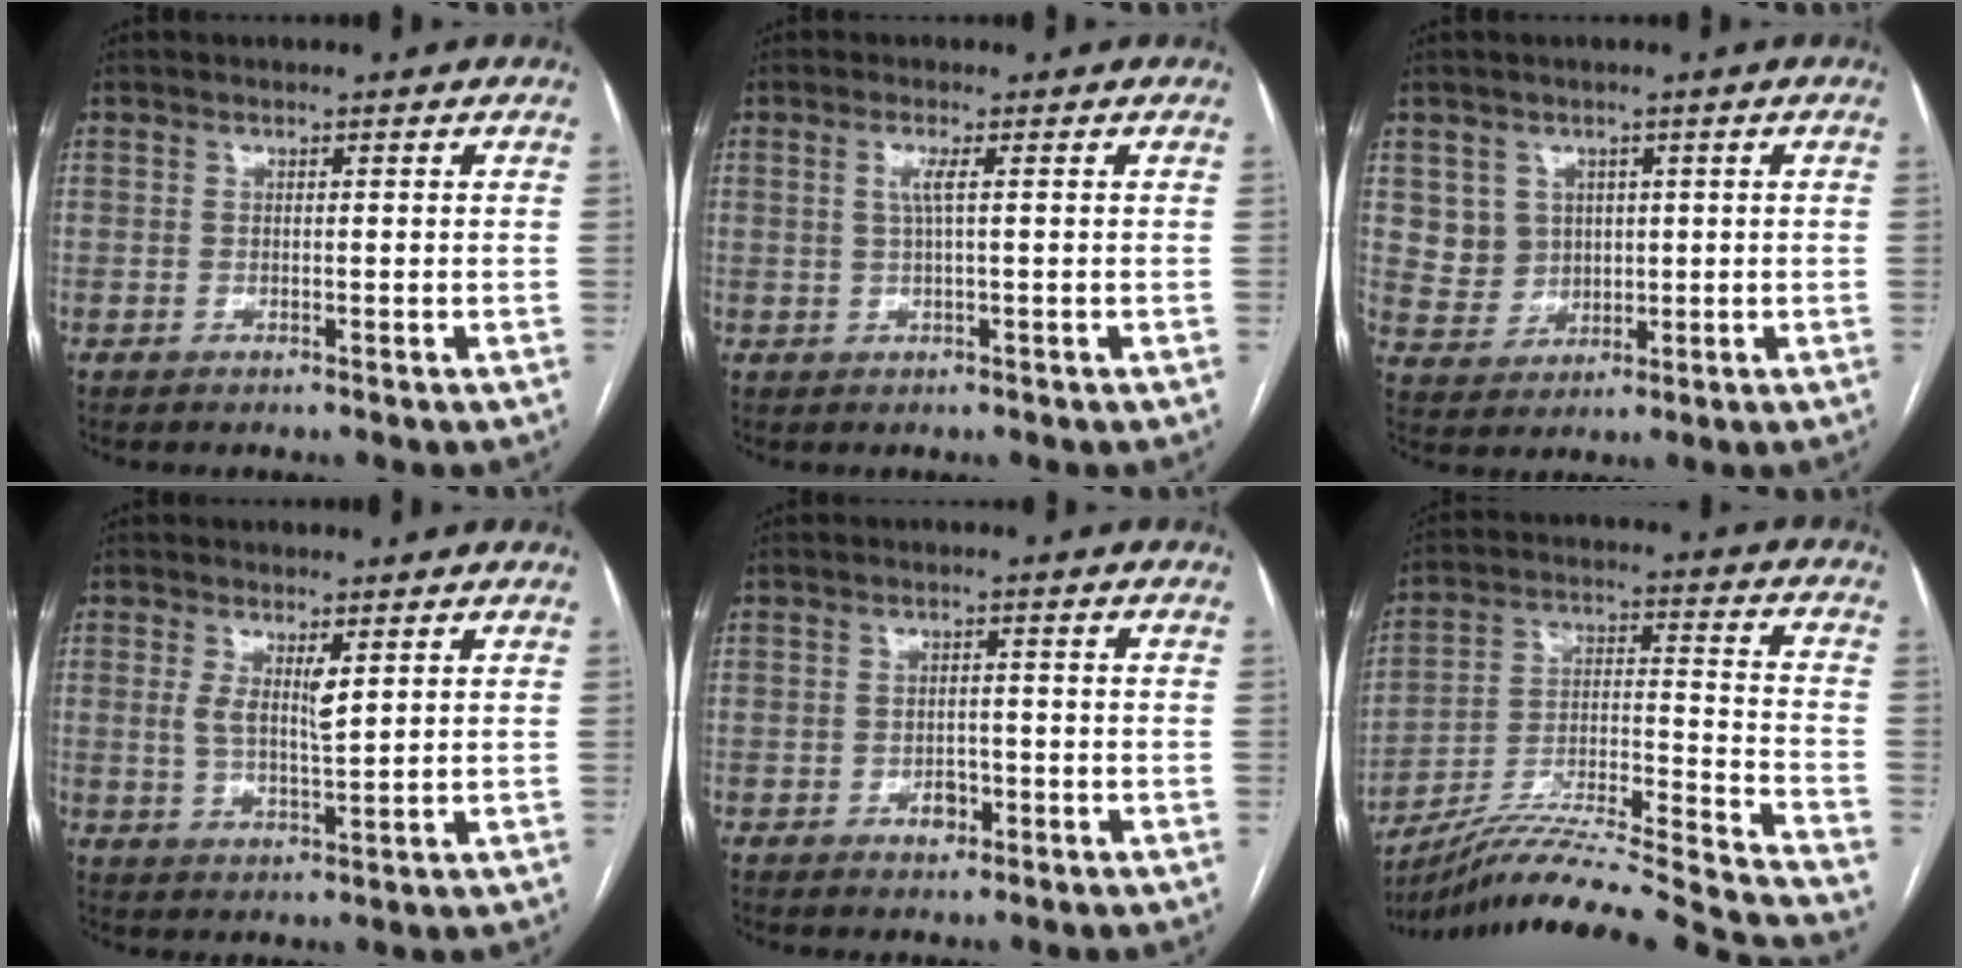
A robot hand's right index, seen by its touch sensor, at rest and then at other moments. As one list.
[{"total": 1.9, "force": [0.4, -0.2, 1.8], "torque": [-0.042, 0.004, 0.007]}, {"total": 5.2, "force": [1.5, 4.9, 0.6], "torque": [-0.016, 0.015, 0.037]}, {"total": 4.2, "force": [1.4, 0.8, 3.8], "torque": [-0.076, -0.008, 0.029]}, {"total": 2.4, "force": [-1.2, 1.6, 1.4], "torque": [-0.017, 0.006, -0.012]}, {"total": 25.4, "force": [-23.2, -1.6, 10.0], "torque": [-0.140, -0.011, -0.365]}]